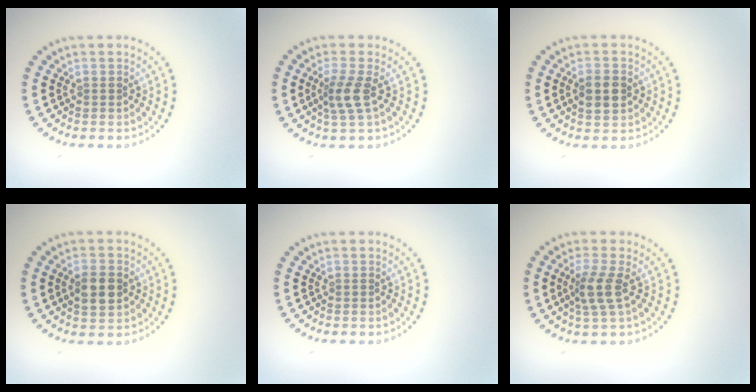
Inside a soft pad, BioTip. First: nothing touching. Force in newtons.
{"total": 2.5, "press": 2.0, "slide": 1.6}
{"total": 2.9, "press": 2.9, "slide": 0.1}
{"total": 2.8, "press": 2.8, "slide": 0.1}
{"total": 0.0}
{"total": 2.7, "press": 2.1, "slide": 1.7}